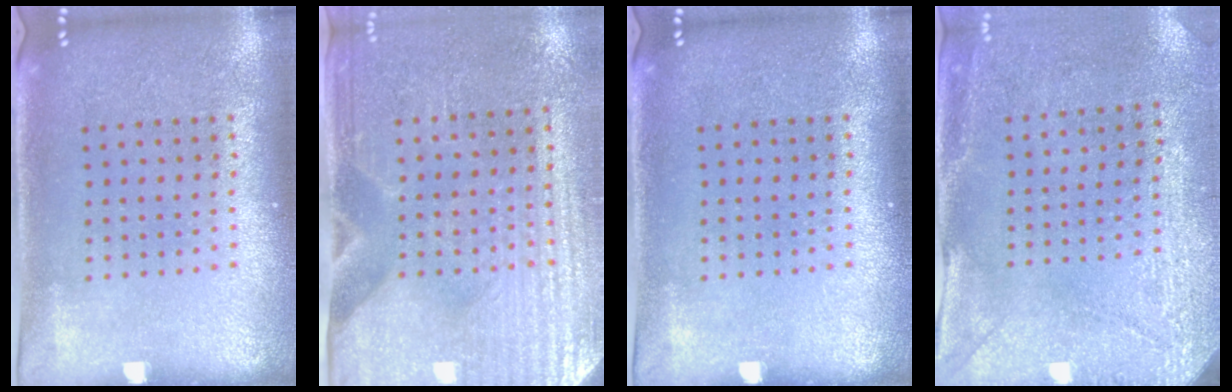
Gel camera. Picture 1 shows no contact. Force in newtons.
{"total": 3.2, "press": 2.9, "slide": 1.3}
{"total": 0.0}
{"total": 2.9, "press": 2.3, "slide": 1.8}